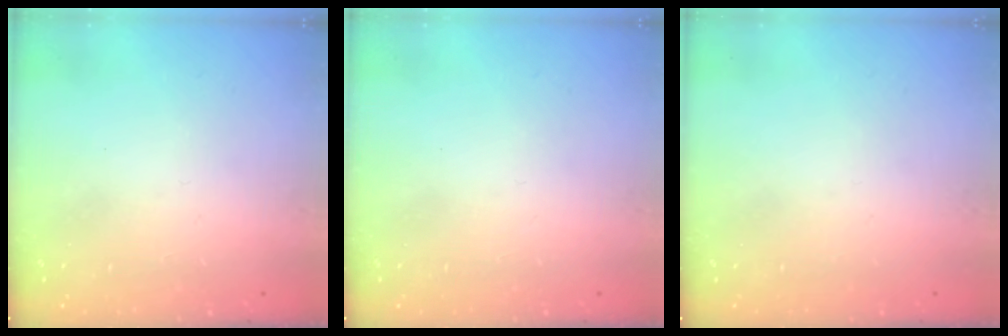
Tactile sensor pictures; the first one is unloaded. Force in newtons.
{"total": 0.0}
{"total": 0.0}